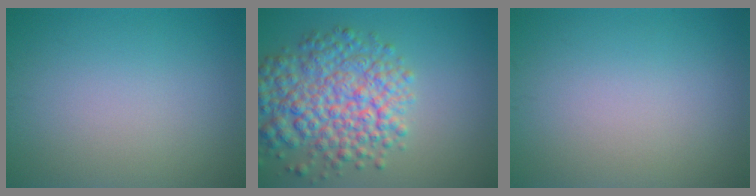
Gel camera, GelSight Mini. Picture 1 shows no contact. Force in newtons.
{"total": 7.8, "press": 7.8, "slide": 0.3}
{"total": 0.0}